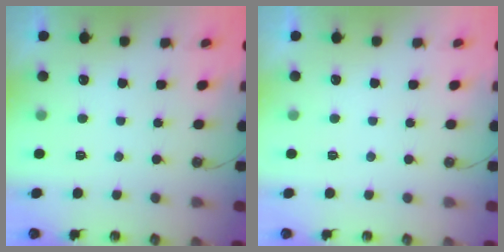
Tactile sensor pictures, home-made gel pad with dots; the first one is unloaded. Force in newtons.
{"total": 0.0}